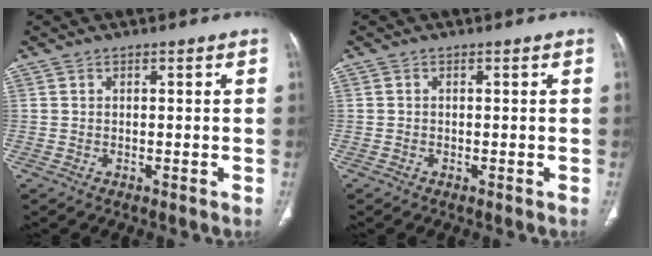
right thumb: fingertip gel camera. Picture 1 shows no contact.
{"total": 0.0}